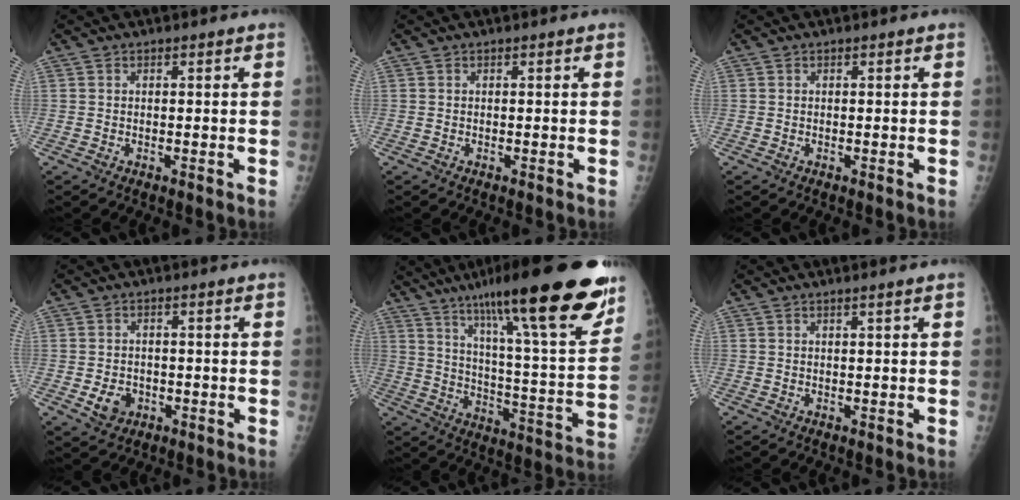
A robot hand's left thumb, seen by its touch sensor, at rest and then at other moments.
{"total": 0.0}
{"total": 0.0}
{"total": 4.5, "force": [-1.4, 3.7, 2.2], "torque": [-0.025, 0.004, -0.016]}
{"total": 28.8, "force": [18.7, 5.0, 21.4], "torque": [-0.305, -0.053, 0.282]}
{"total": 0.7, "force": [0.4, -0.3, 0.5], "torque": [-0.020, -0.005, 0.012]}